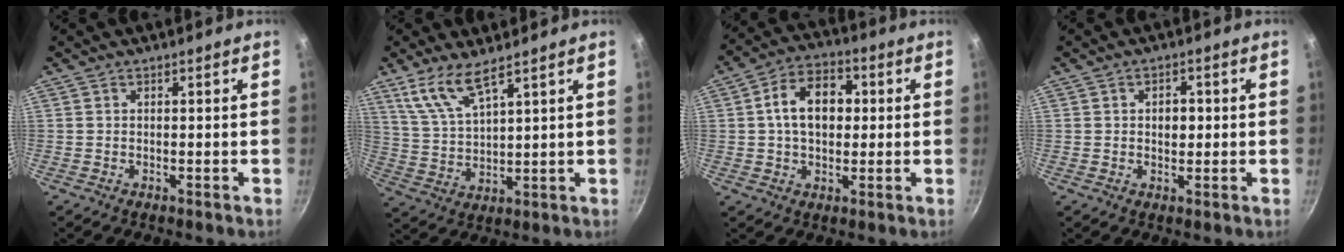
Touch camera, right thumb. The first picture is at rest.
{"total": 8.1, "force": [5.6, 2.0, 5.5], "torque": [-0.106, -0.031, 0.126]}
{"total": 11.4, "force": [1.3, 7.8, 8.2], "torque": [-0.102, 0.021, 0.009]}
{"total": 3.2, "force": [0.2, 2.2, 2.3], "torque": [-0.019, 0.004, 0.002]}